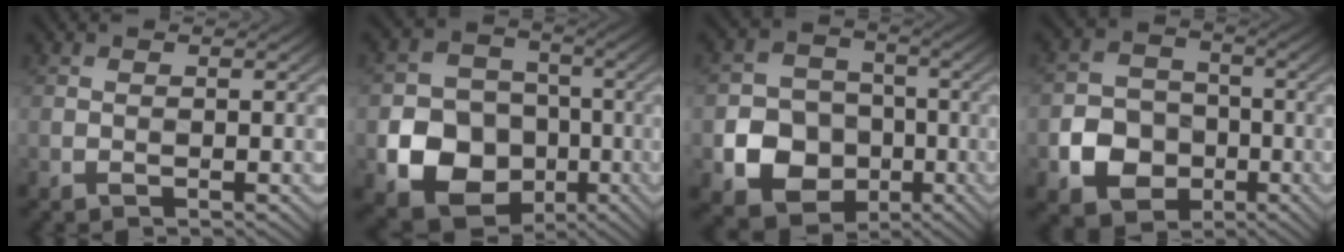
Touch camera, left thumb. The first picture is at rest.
{"total": 11.7, "force": [-2.9, 10.2, 4.9], "torque": [-0.111, -0.050, -0.067]}
{"total": 8.4, "force": [-1.8, 7.6, 3.2], "torque": [-0.082, -0.031, -0.045]}
{"total": 6.6, "force": [-2.0, 5.7, 2.5], "torque": [-0.063, -0.018, -0.037]}